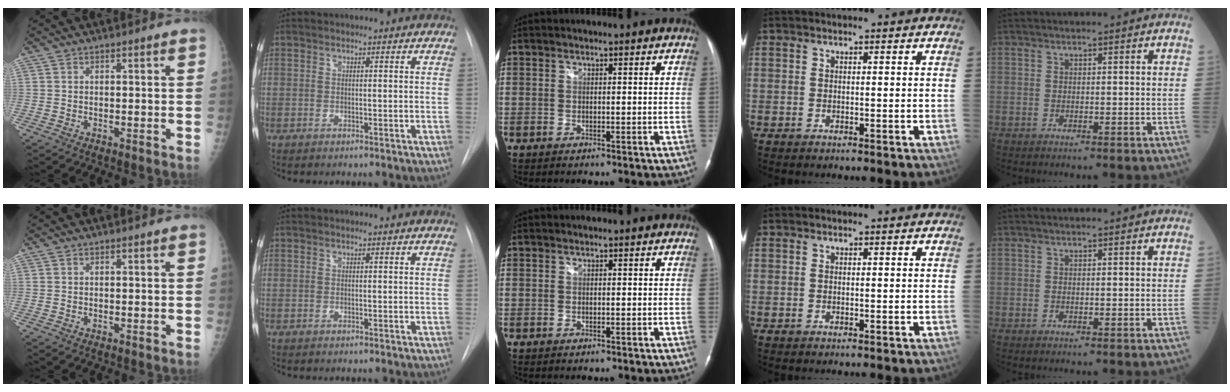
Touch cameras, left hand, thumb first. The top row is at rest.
{}